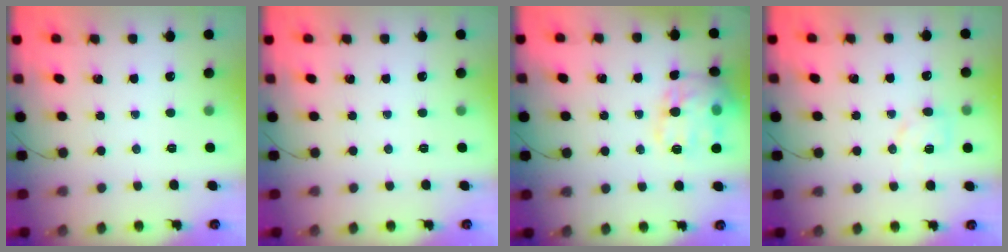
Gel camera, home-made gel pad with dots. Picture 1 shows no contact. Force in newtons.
{"total": 0.0}
{"total": 17.3, "press": 17.3, "slide": 1.4}
{"total": 5.2, "press": 4.9, "slide": 1.6}